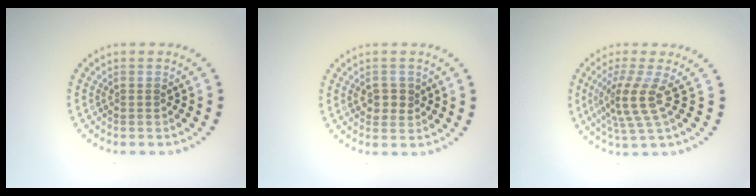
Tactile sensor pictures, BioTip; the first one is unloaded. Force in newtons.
{"total": 2.1, "press": 2.0, "slide": 0.4}
{"total": 3.7, "press": 2.7, "slide": 2.5}